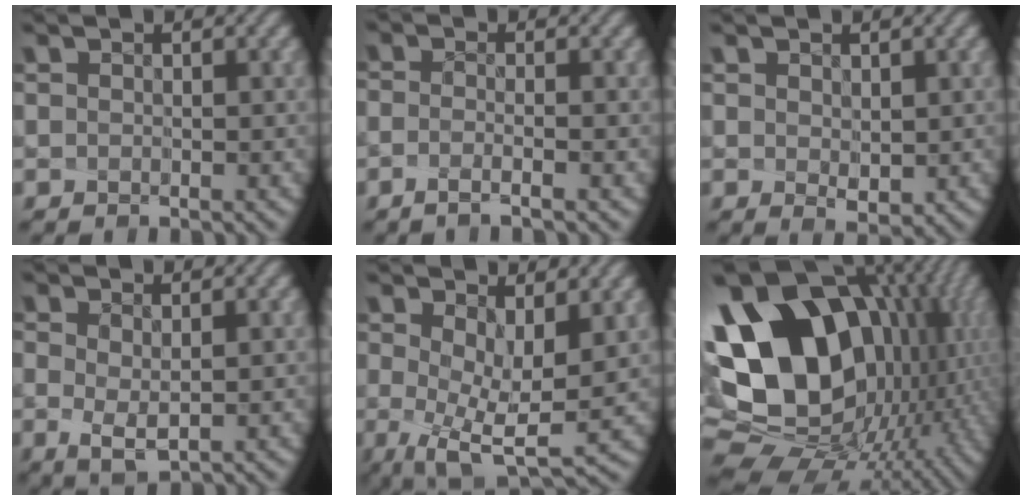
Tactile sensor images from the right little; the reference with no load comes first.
{"total": 2.1, "force": [-1.7, -1.2, 0.3], "torque": [0.001, -0.025, -0.020]}
{"total": 1.9, "force": [0.0, 1.1, 1.5], "torque": [-0.028, -0.018, 0.019]}
{"total": 2.0, "force": [-1.0, 0.4, 1.7], "torque": [-0.030, -0.018, 0.000]}
{"total": 6.9, "force": [-0.2, 2.6, 6.4], "torque": [-0.127, -0.025, 0.013]}
{"total": 19.5, "force": [2.2, 14.1, 13.2], "torque": [-0.248, -0.006, 0.068]}